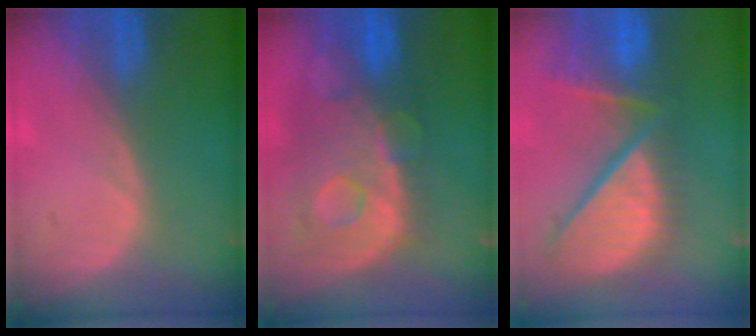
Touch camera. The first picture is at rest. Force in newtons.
{"total": 12.1, "press": 10.1, "slide": 6.7}
{"total": 13.2, "press": 11.0, "slide": 7.3}